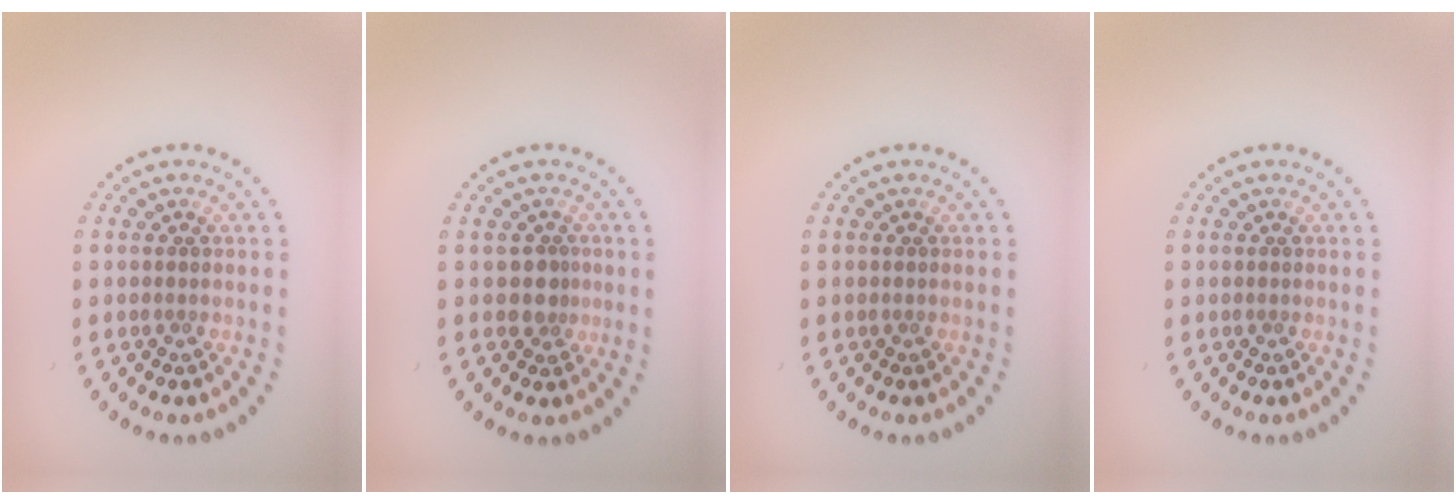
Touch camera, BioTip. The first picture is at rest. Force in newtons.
{"total": 1.9, "press": 1.5, "slide": 1.2}
{"total": 0.0}
{"total": 0.0}